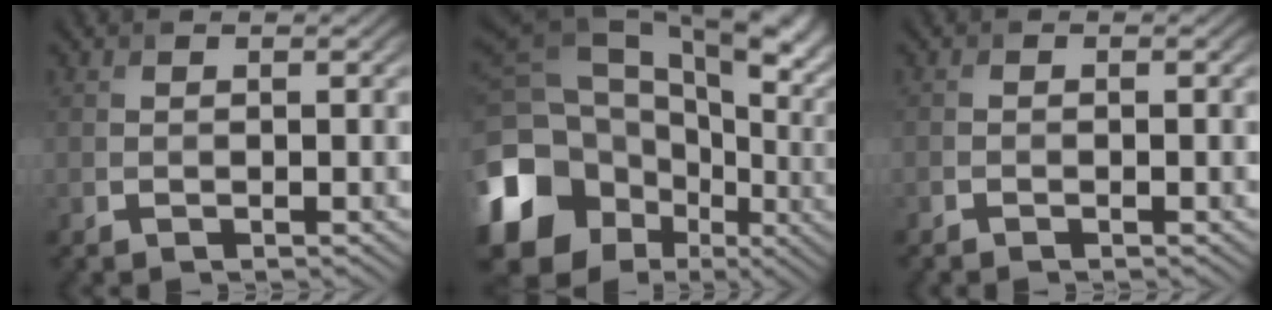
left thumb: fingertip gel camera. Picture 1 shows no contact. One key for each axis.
{"total": 20.8, "fx": -1.8, "fy": 16.3, "fz": 12.8, "tx": -0.299, "ty": -0.031, "tz": -0.013}
{"total": 0.5, "fx": -0.5, "fy": 0.2, "fz": 0.1, "tx": 0.000, "ty": -0.002, "tz": -0.009}